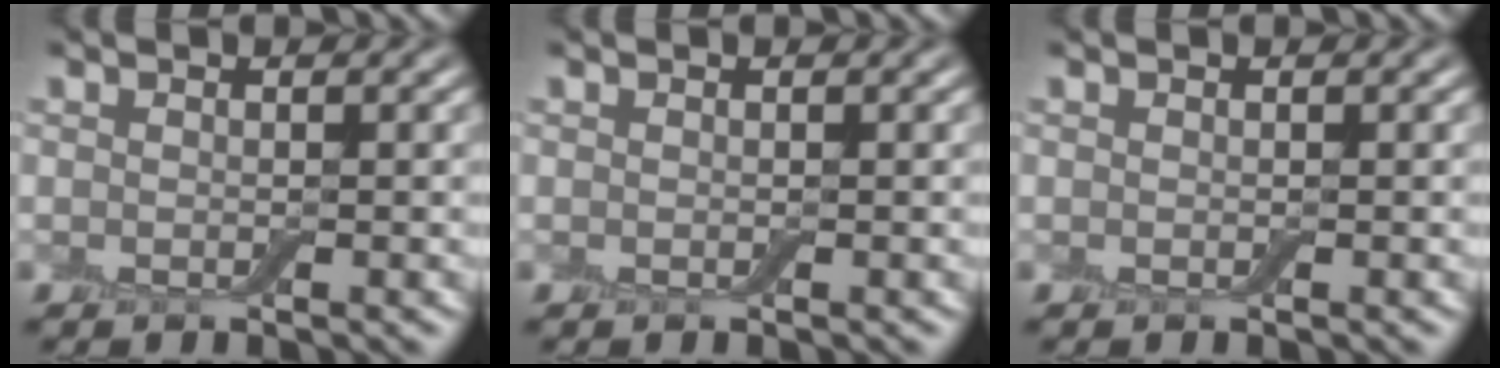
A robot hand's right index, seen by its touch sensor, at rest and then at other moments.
{"total": 0.0}
{"total": 0.0}